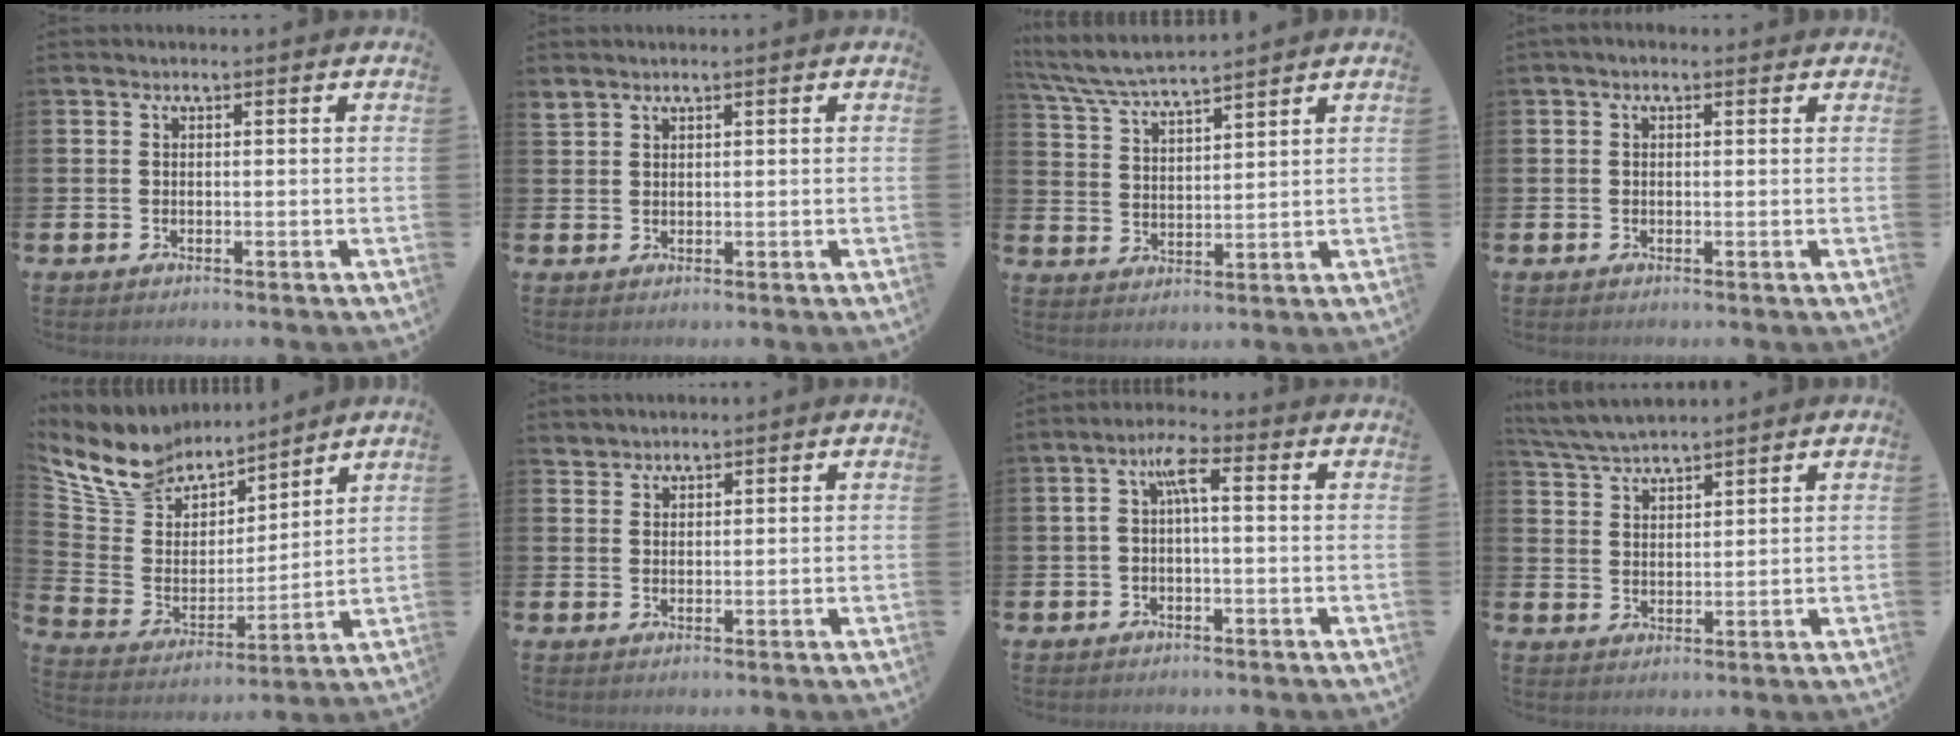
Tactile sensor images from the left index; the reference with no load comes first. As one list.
[{"total": 1.5, "force": [1.4, 0.4, 0.1], "torque": [0.005, -0.002, 0.025]}, {"total": 6.1, "force": [5.8, 0.3, 1.8], "torque": [-0.052, -0.029, 0.103]}, {"total": 0.7, "force": [0.0, 0.5, 0.5], "torque": [0.000, 0.003, -0.003]}, {"total": 10.1, "force": [9.2, 4.0, 0.7], "torque": [-0.073, -0.071, 0.170]}, {"total": 2.1, "force": [2.0, 0.4, -0.5], "torque": [0.012, -0.008, 0.037]}, {"total": 4.8, "force": [0.5, 1.7, 4.5], "torque": [-0.086, 0.014, 0.003]}, {"total": 4.6, "force": [4.6, 0.4, 0.7], "torque": [-0.028, -0.020, 0.082]}]